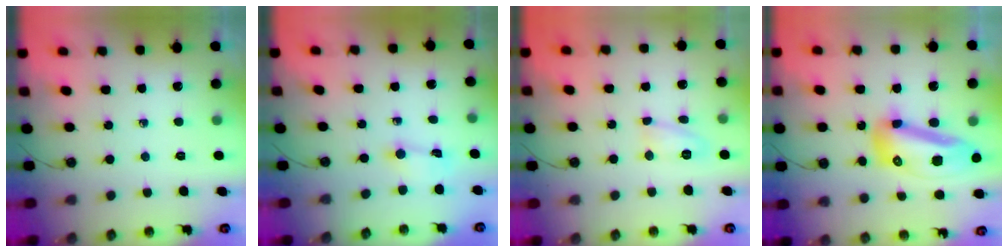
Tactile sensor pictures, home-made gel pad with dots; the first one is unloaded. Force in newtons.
{"total": 1.0, "press": 0.9, "slide": 0.5}
{"total": 6.6, "press": 6.6, "slide": 0.5}
{"total": 15.5, "press": 15.4, "slide": 1.7}